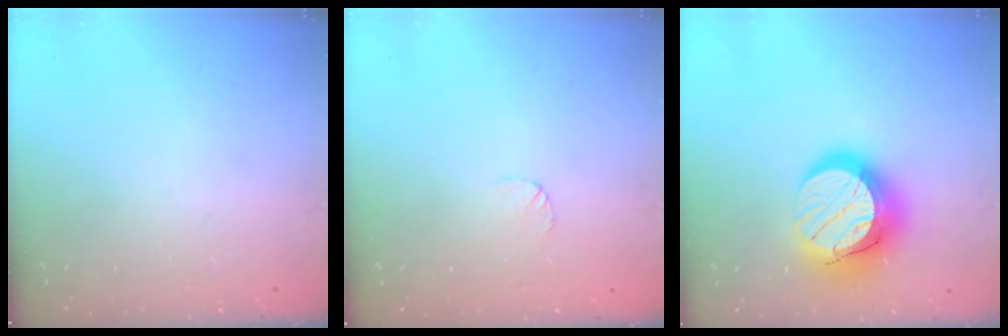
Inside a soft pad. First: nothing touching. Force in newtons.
{"total": 3.5, "press": 3.5, "slide": 0.4}
{"total": 17.7, "press": 17.7, "slide": 1.6}